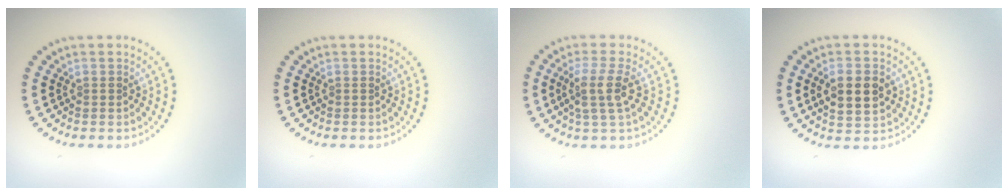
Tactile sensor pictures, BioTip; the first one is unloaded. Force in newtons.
{"total": 0.0}
{"total": 3.1, "press": 2.4, "slide": 1.9}
{"total": 4.3, "press": 4.3, "slide": 0.2}